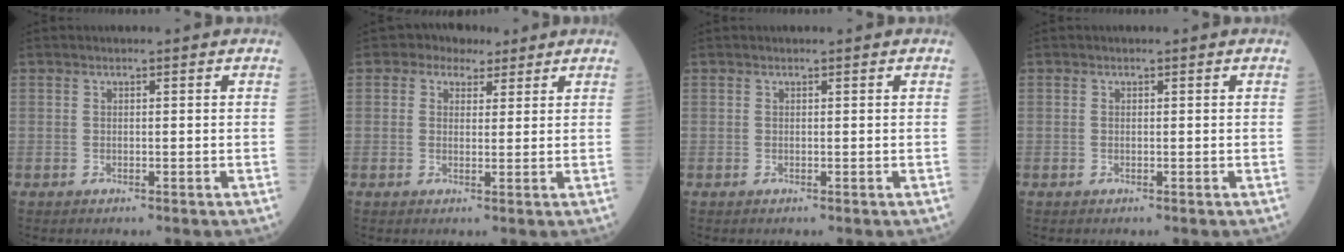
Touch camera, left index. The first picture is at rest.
{"total": 3.6, "force": [2.4, 2.5, 1.0], "torque": [-0.016, 0.018, 0.035]}
{"total": 0.0}
{"total": 0.0}